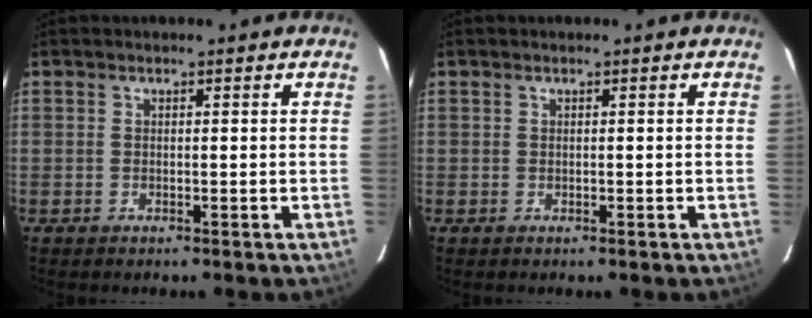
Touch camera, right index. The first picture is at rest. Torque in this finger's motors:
{"motor_torque": [0.00, 0.00, 0.02, 0.00]}